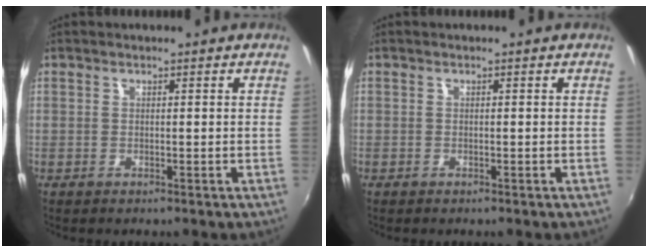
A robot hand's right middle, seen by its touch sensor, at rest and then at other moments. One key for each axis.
{"total": 0.5, "fx": -0.4, "fy": 0.3, "fz": 0.0, "tx": 0.000, "ty": 0.000, "tz": -0.007}